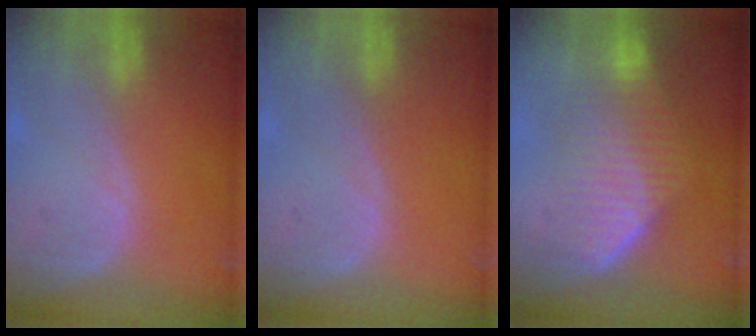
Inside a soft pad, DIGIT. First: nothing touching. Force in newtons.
{"total": 0.0}
{"total": 7.3, "press": 7.0, "slide": 2.0}